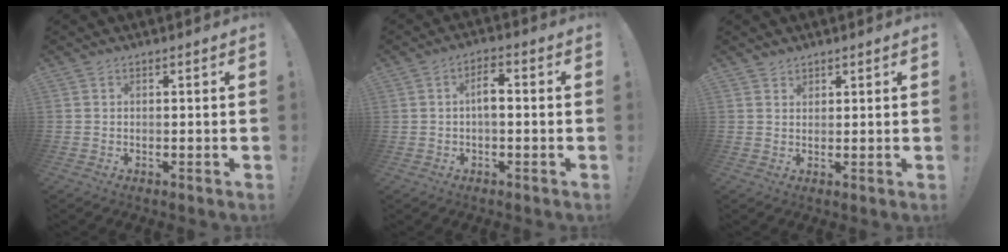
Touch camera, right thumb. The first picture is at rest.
{"total": 4.9, "force": [0.2, 3.0, 3.9], "torque": [-0.053, 0.005, -0.003]}
{"total": 1.8, "force": [1.5, 0.9, 0.0], "torque": [0.005, -0.013, 0.027]}